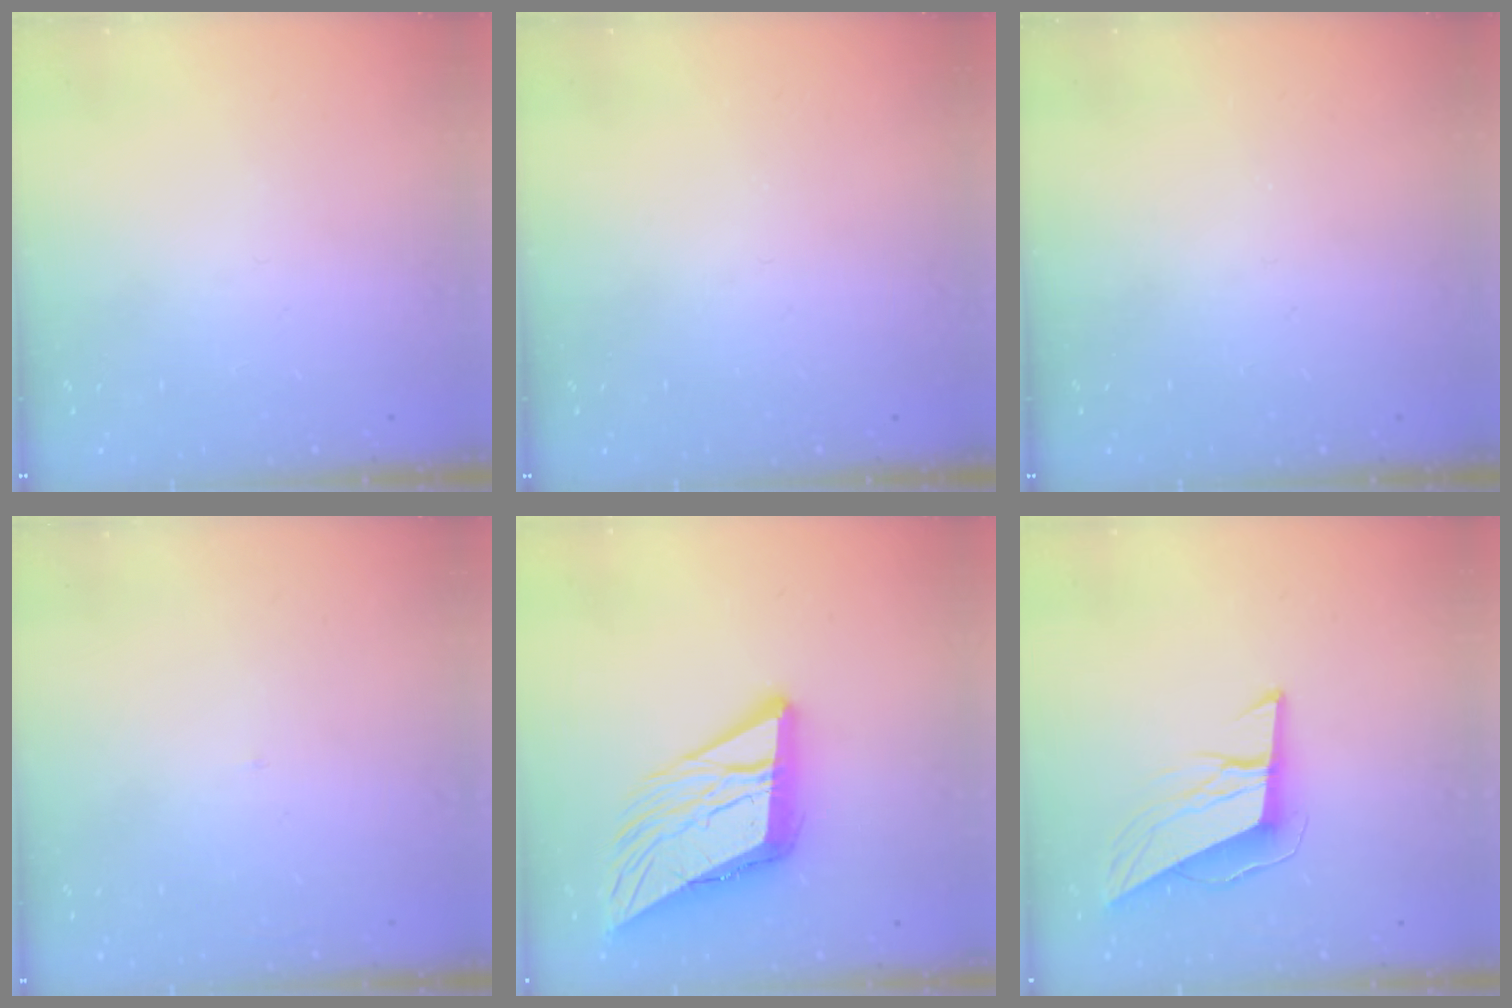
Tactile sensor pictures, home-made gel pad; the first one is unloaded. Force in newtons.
{"total": 0.0}
{"total": 0.0}
{"total": 1.7, "press": 1.6, "slide": 0.1}
{"total": 16.4, "press": 16.2, "slide": 2.8}
{"total": 9.8, "press": 9.6, "slide": 2.3}